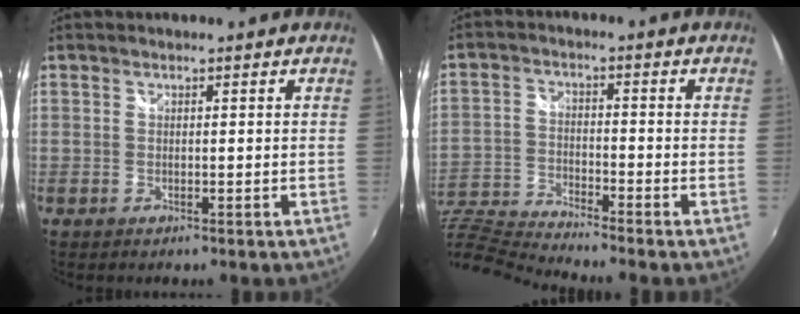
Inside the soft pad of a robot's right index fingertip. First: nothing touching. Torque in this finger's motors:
{"motor_torque": [-1.68, -0.46, -1.05, -0.21]}